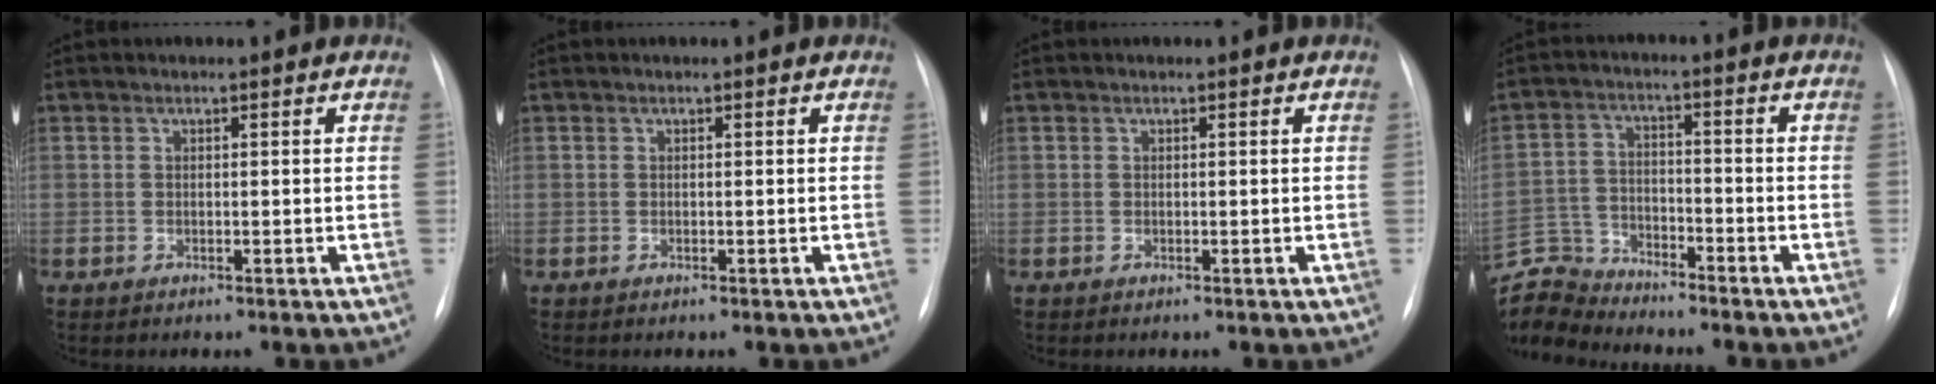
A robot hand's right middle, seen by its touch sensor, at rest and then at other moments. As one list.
[{"total": 0.0}, {"total": 0.0}, {"total": 8.8, "force": [-8.8, 0.9, -0.6], "torque": [0.000, 0.015, -0.173]}]